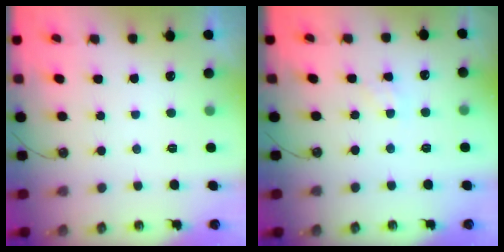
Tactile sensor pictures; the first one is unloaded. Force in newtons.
{"total": 1.1, "press": 1.0, "slide": 0.2}